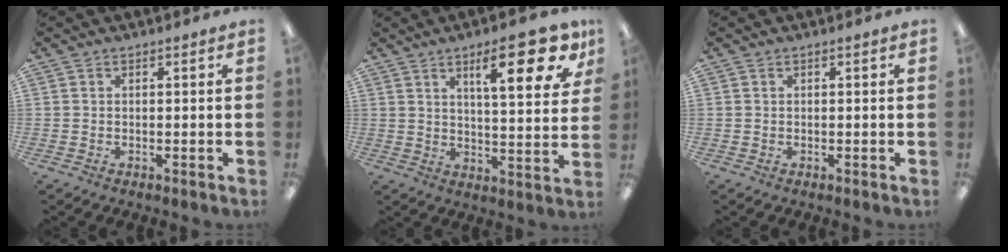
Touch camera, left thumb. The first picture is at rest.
{"total": 16.1, "force": [8.7, 4.8, 12.8], "torque": [-0.171, -0.036, 0.127]}
{"total": 0.0}